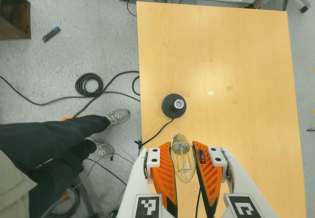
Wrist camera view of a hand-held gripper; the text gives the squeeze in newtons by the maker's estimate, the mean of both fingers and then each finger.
{"total": 21.3, "left": 24.1, "right": 18.5}